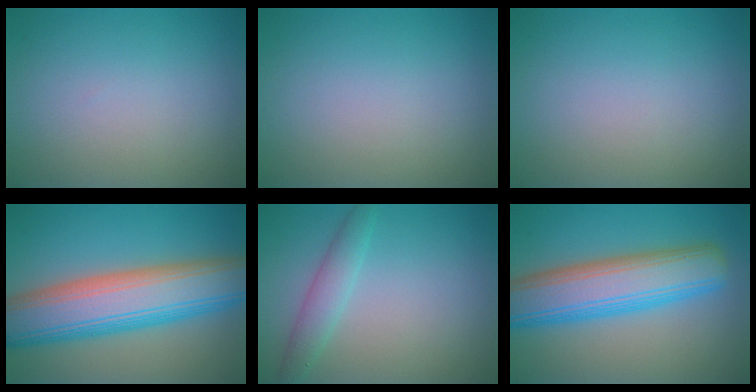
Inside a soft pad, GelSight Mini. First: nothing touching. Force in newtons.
{"total": 0.0}
{"total": 0.0}
{"total": 11.4, "press": 11.3, "slide": 0.6}
{"total": 2.3, "press": 2.3, "slide": 0.0}
{"total": 9.0, "press": 9.0, "slide": 0.5}